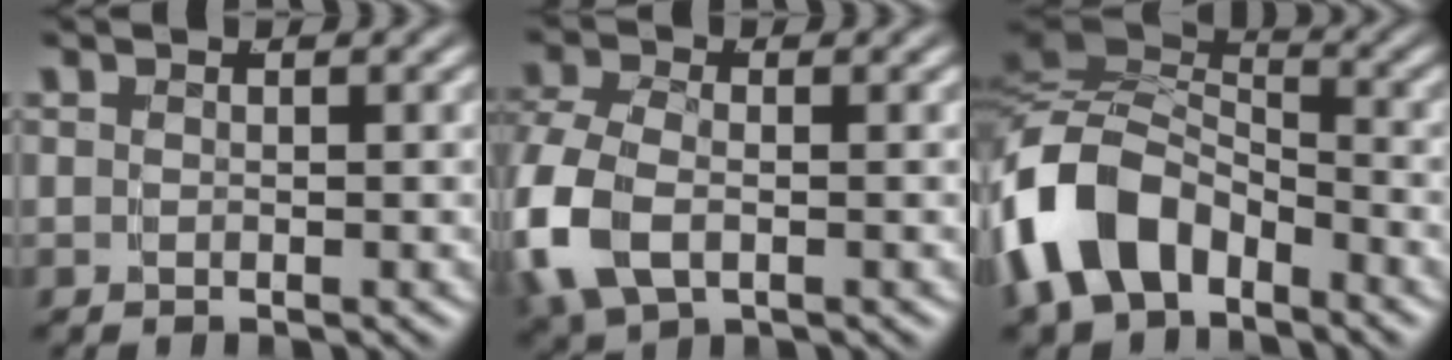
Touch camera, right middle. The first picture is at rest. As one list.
[{"total": 6.2, "force": [-1.1, 4.7, 3.8], "torque": [-0.126, -0.028, -0.003]}, {"total": 10.4, "force": [-1.8, 8.1, 6.3], "torque": [-0.156, -0.029, -0.026]}]